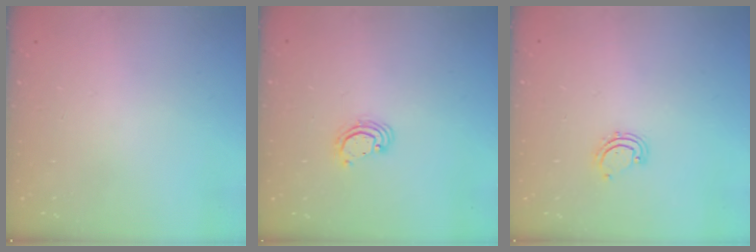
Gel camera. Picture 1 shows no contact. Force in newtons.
{"total": 2.8, "press": 2.8, "slide": 0.2}
{"total": 3.5, "press": 3.5, "slide": 0.3}